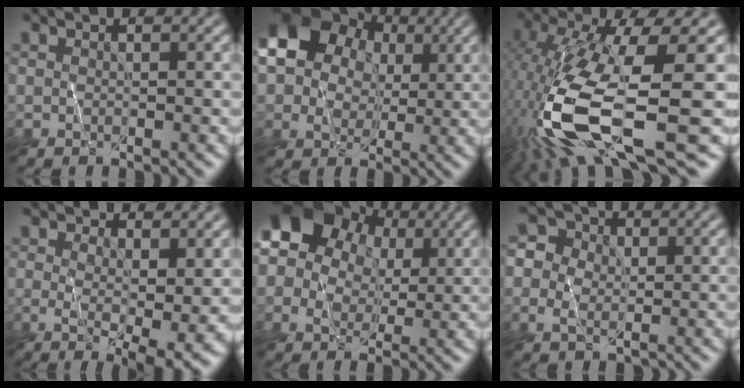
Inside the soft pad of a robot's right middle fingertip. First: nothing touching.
{"total": 11.6, "force": [4.0, 9.2, 5.9], "torque": [-0.126, 0.040, 0.069]}
{"total": 12.6, "force": [-4.4, 3.5, 11.3], "torque": [-0.245, -0.017, -0.077]}
{"total": 5.8, "force": [0.1, 1.6, 5.6], "torque": [-0.088, -0.018, 0.010]}
{"total": 9.5, "force": [3.6, 7.2, 5.0], "torque": [-0.090, 0.041, 0.040]}
{"total": 4.6, "force": [0.0, 4.2, 1.9], "torque": [-0.013, 0.020, -0.022]}